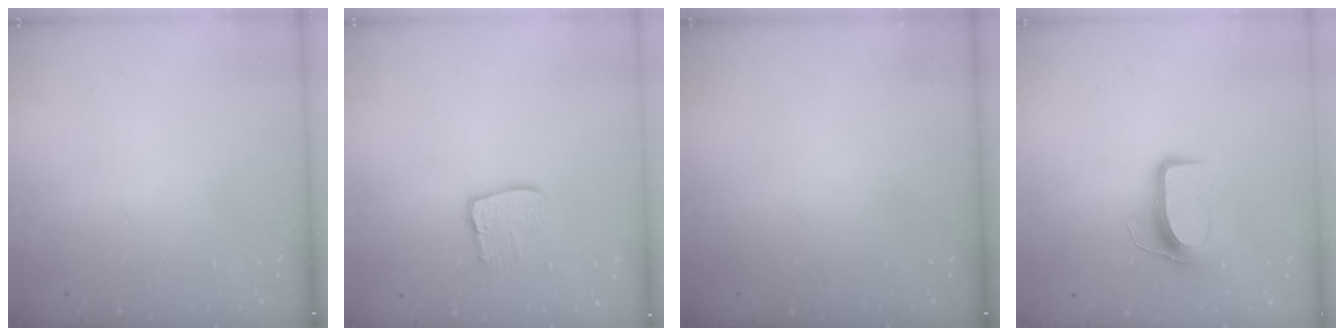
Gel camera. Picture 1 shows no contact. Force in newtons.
{"total": 9.9, "press": 9.9, "slide": 0.8}
{"total": 0.0}
{"total": 9.5, "press": 9.5, "slide": 0.3}